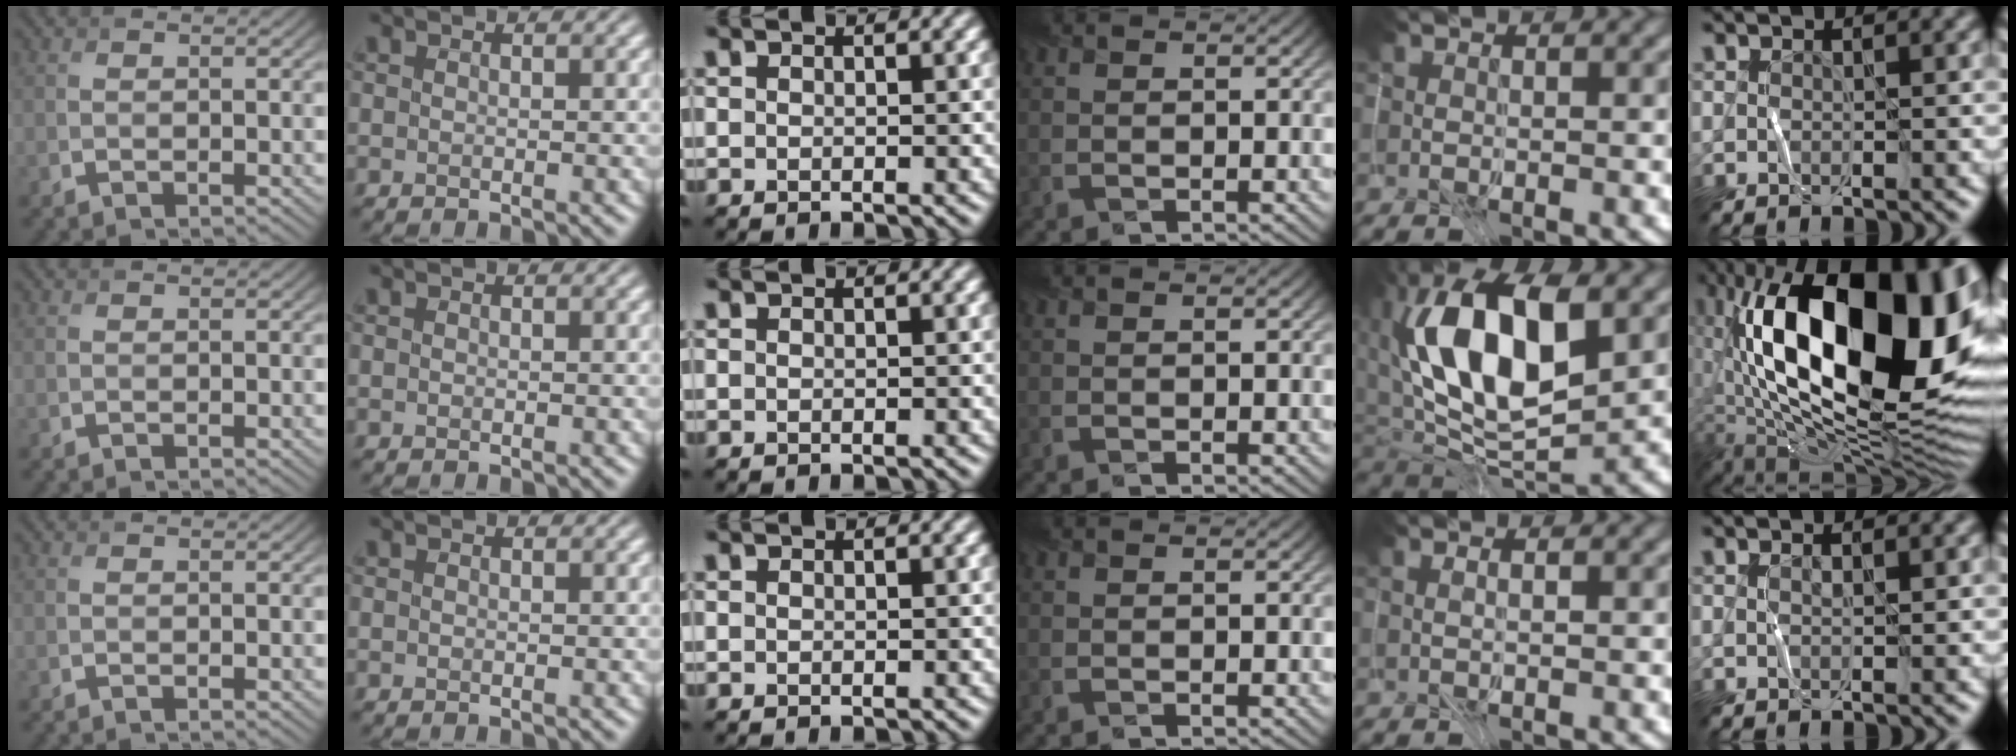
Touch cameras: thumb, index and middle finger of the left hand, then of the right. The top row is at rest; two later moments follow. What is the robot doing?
{"motion": "fold", "object": "coffee filter"}